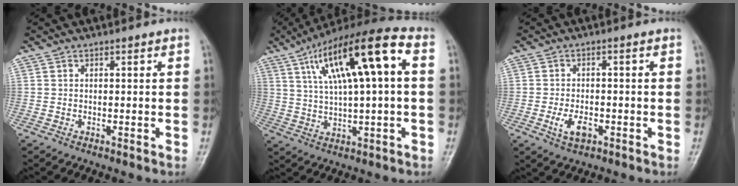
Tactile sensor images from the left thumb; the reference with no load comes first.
{"total": 18.4, "force": [5.1, 5.1, 17.0], "torque": [-0.285, 0.028, 0.083]}
{"total": 4.6, "force": [-1.7, 2.5, 3.5], "torque": [-0.064, 0.006, -0.027]}